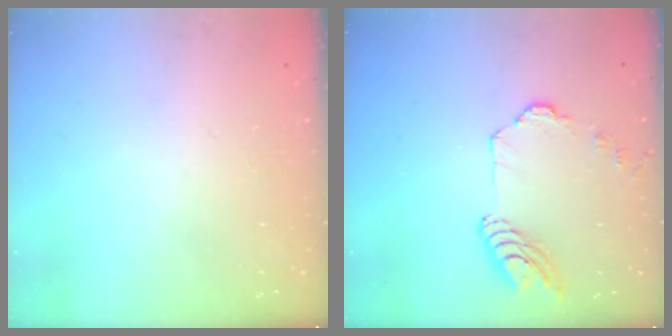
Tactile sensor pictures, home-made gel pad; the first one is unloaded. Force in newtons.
{"total": 10.8, "press": 10.7, "slide": 1.1}